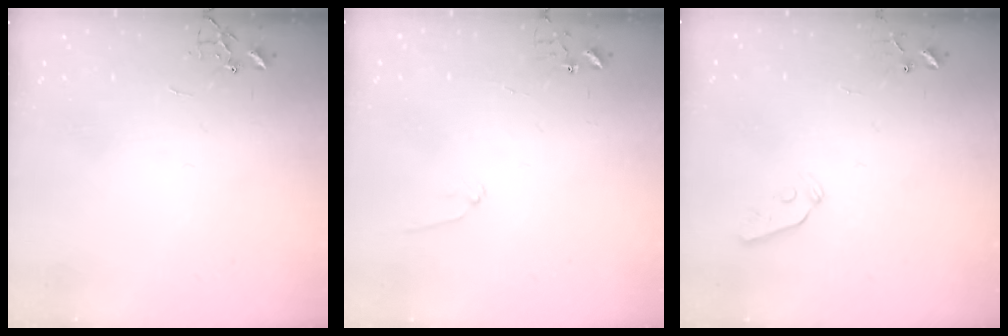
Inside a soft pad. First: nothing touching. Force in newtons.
{"total": 6.5, "press": 6.5, "slide": 0.6}
{"total": 3.7, "press": 3.6, "slide": 0.7}